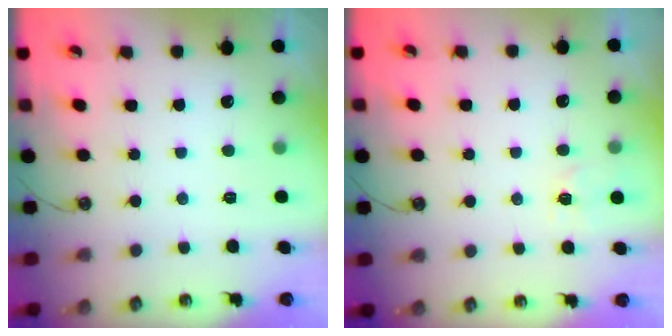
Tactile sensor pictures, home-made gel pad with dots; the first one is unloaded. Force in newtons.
{"total": 4.4, "press": 4.4, "slide": 0.5}